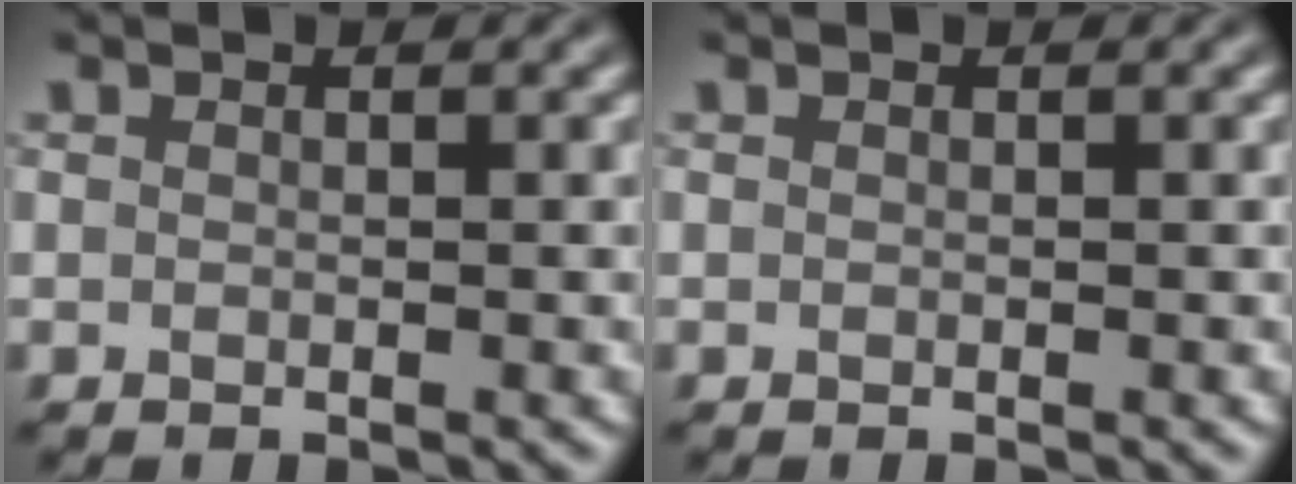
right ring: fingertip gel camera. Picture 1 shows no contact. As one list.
[{"total": 0.0}]